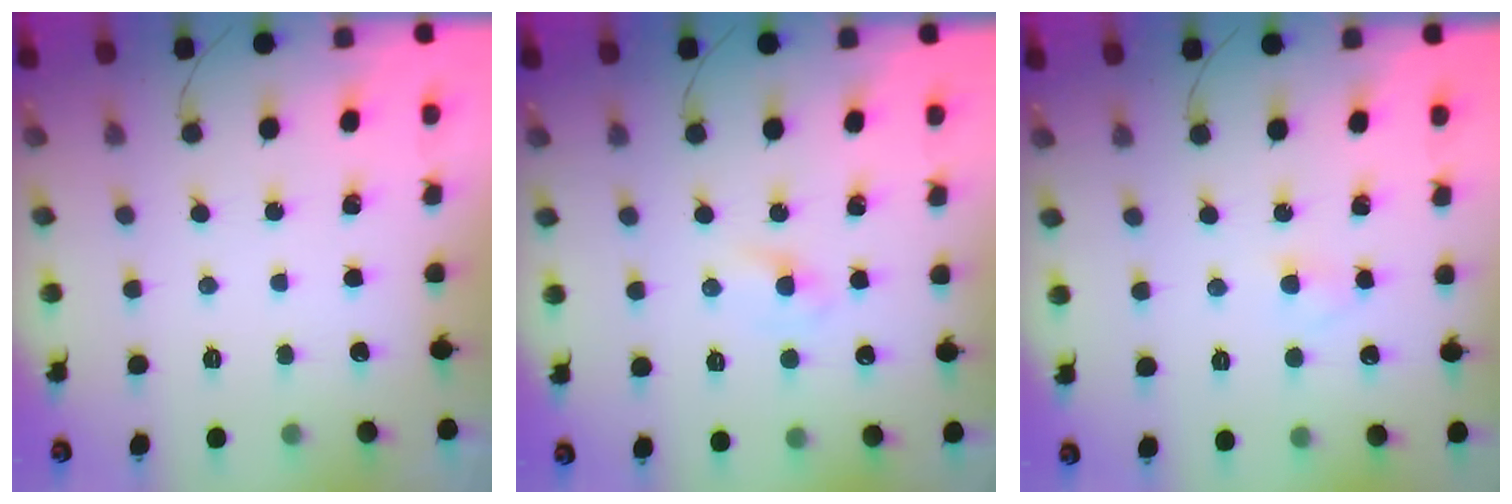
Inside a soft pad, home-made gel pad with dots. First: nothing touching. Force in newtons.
{"total": 2.2, "press": 2.0, "slide": 0.9}
{"total": 1.9, "press": 1.7, "slide": 0.8}